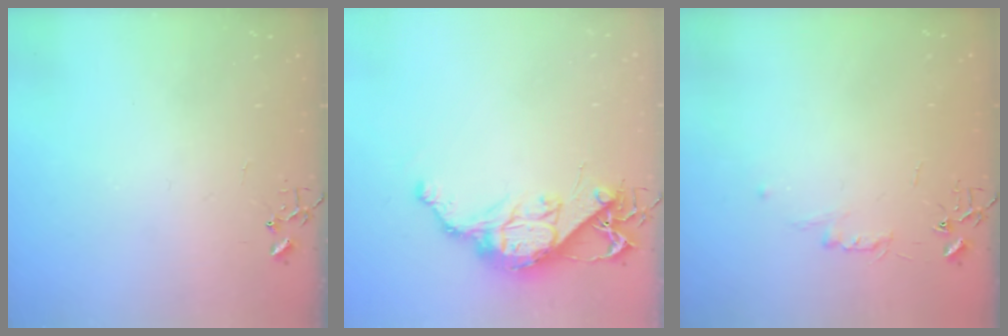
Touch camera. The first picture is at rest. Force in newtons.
{"total": 12.8, "press": 12.7, "slide": 1.0}
{"total": 4.8, "press": 4.7, "slide": 0.6}